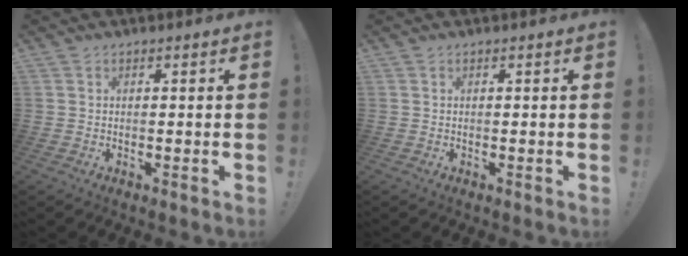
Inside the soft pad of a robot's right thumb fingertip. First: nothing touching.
{"total": 0.0}